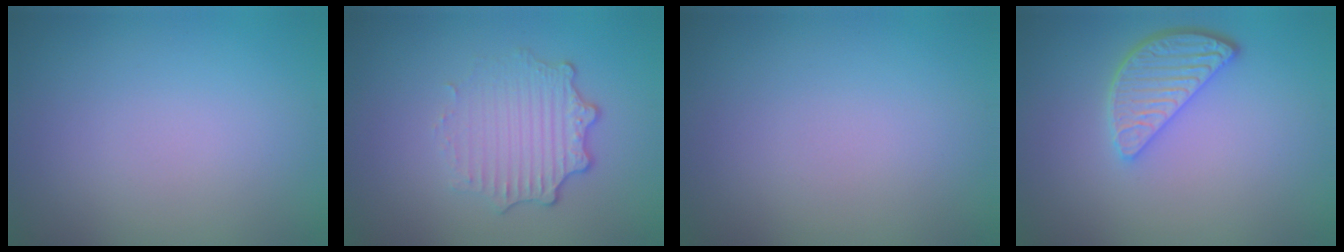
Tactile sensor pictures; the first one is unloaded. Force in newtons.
{"total": 3.6, "press": 2.8, "slide": 2.2}
{"total": 0.0}
{"total": 3.4, "press": 2.9, "slide": 1.8}